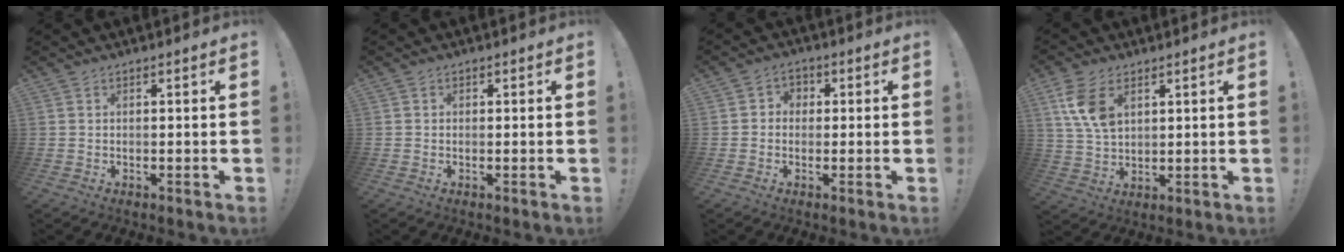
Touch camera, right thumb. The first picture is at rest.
{"total": 0.6, "force": [0.4, 0.4, 0.3], "torque": [0.003, -0.002, 0.005]}
{"total": 3.1, "force": [0.0, 2.9, 1.2], "torque": [-0.018, 0.006, 0.000]}
{"total": 10.6, "force": [4.6, 6.5, 7.0], "torque": [-0.129, -0.004, 0.090]}